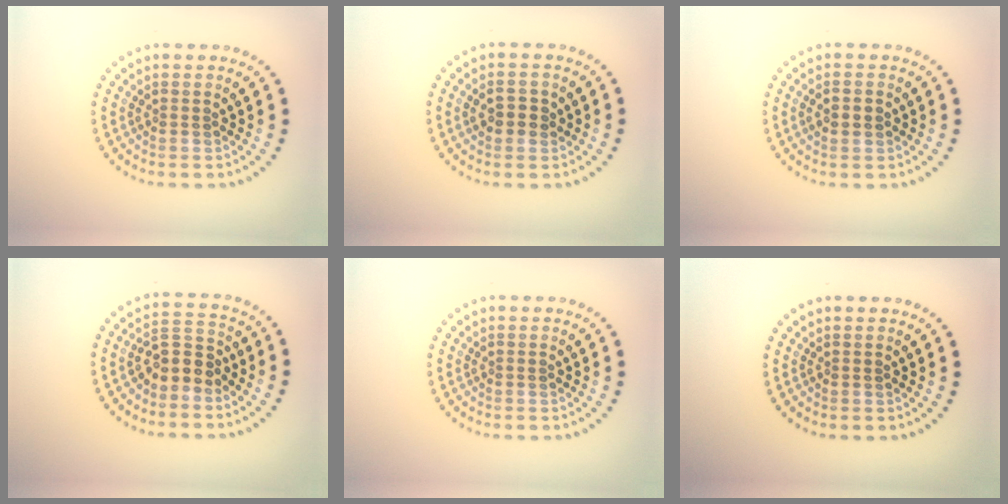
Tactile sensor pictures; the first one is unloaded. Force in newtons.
{"total": 2.2, "press": 2.2, "slide": 0.1}
{"total": 2.2, "press": 2.2, "slide": 0.1}
{"total": 3.0, "press": 2.7, "slide": 1.2}
{"total": 0.0}
{"total": 0.0}